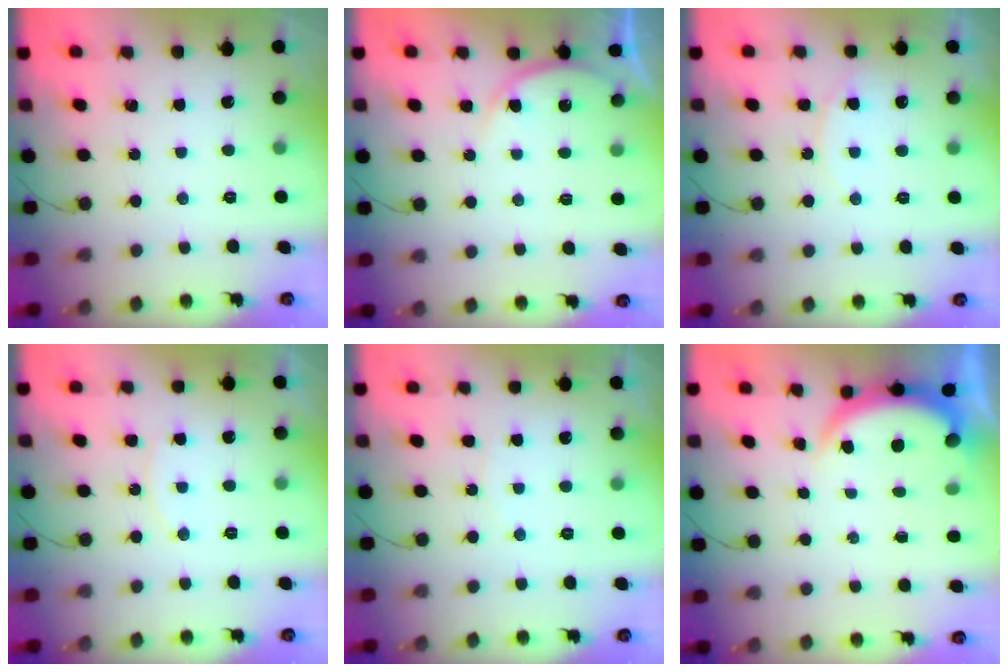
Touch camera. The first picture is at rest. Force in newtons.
{"total": 6.3, "press": 6.3, "slide": 0.3}
{"total": 7.1, "press": 7.1, "slide": 0.5}
{"total": 5.0, "press": 4.9, "slide": 0.4}
{"total": 3.7, "press": 3.7, "slide": 0.3}
{"total": 3.2, "press": 3.1, "slide": 0.5}